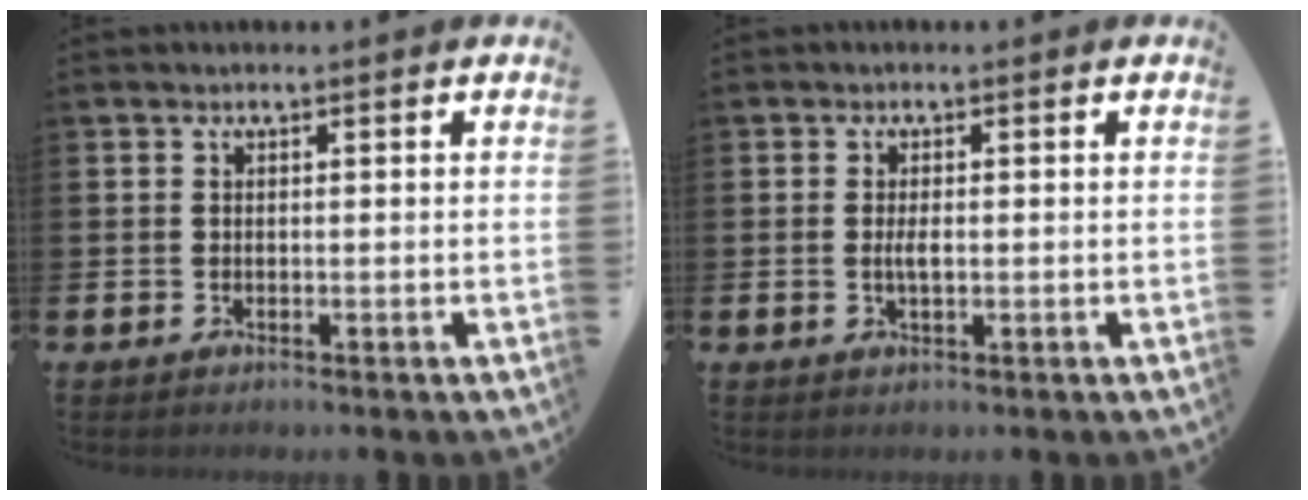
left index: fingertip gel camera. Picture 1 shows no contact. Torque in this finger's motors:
{"motor_torque": [0.53, 0.12, 0.07, 0.08]}